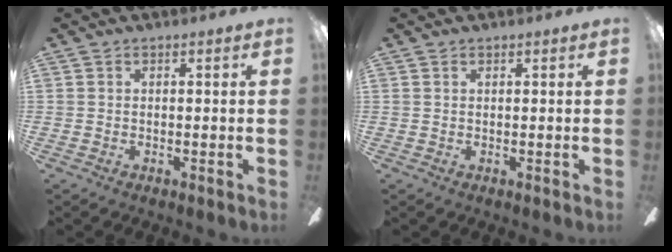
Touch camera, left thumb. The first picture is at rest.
{"total": 0.5, "force": [0.4, 0.2, 0.2], "torque": [-0.005, 0.001, 0.008]}